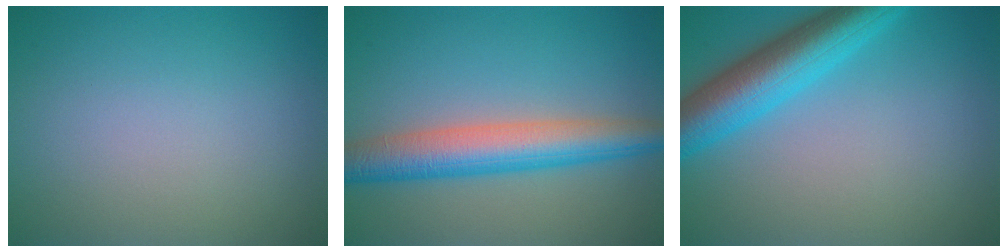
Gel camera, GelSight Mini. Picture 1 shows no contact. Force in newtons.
{"total": 6.5, "press": 6.5, "slide": 0.1}
{"total": 7.1, "press": 7.0, "slide": 0.3}